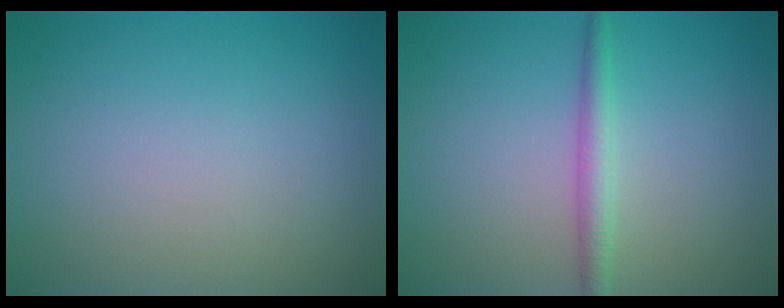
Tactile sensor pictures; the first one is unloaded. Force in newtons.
{"total": 2.1, "press": 2.1, "slide": 0.0}